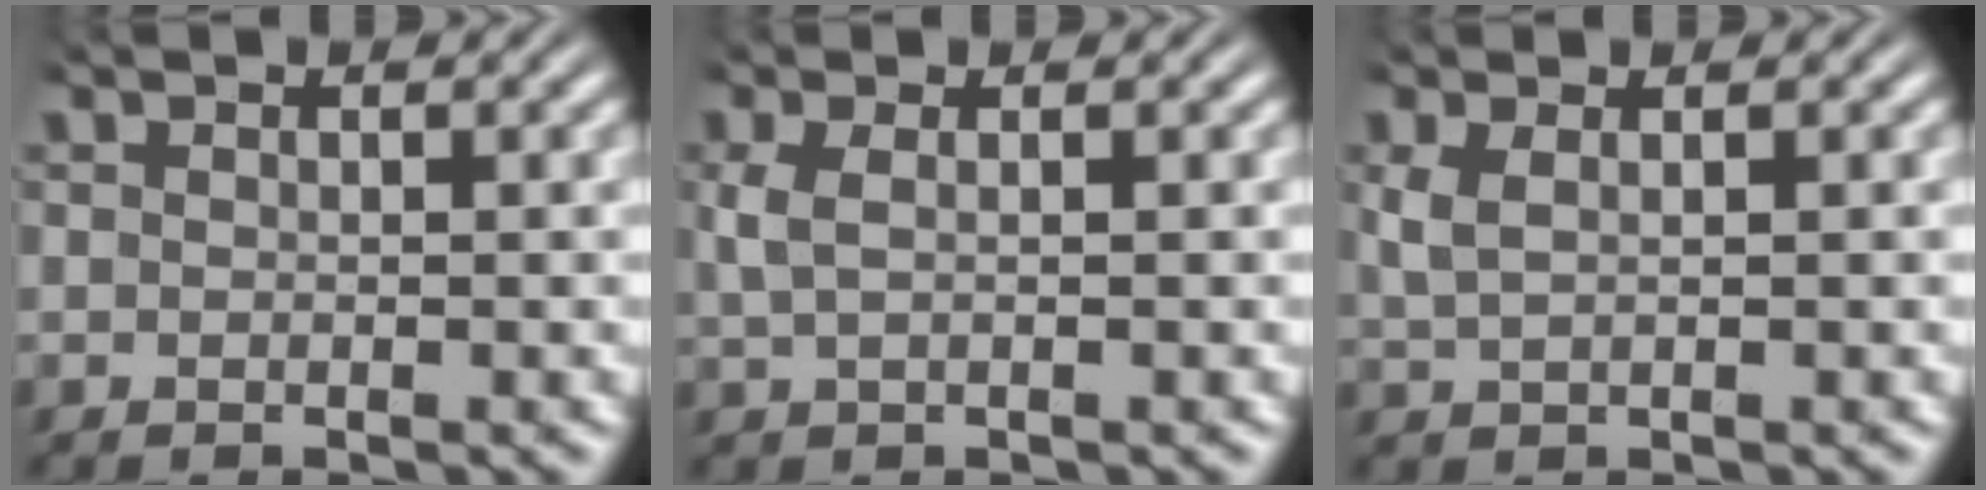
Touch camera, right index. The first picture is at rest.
{"total": 2.0, "force": [-0.3, 1.5, 1.4], "torque": [-0.044, -0.007, -0.001]}
{"total": 2.4, "force": [0.1, 2.0, 1.3], "torque": [-0.042, -0.007, 0.005]}